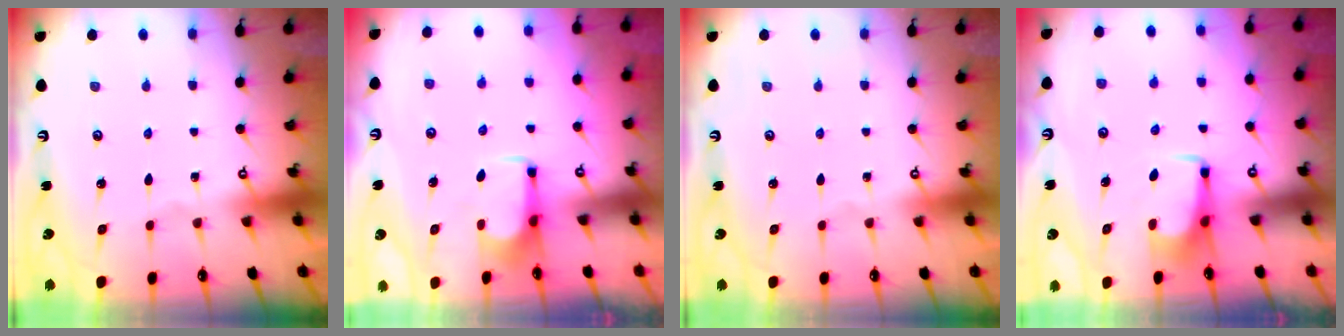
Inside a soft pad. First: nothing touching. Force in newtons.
{"total": 2.0, "press": 2.0, "slide": 0.2}
{"total": 0.0}
{"total": 3.5, "press": 3.4, "slide": 0.4}